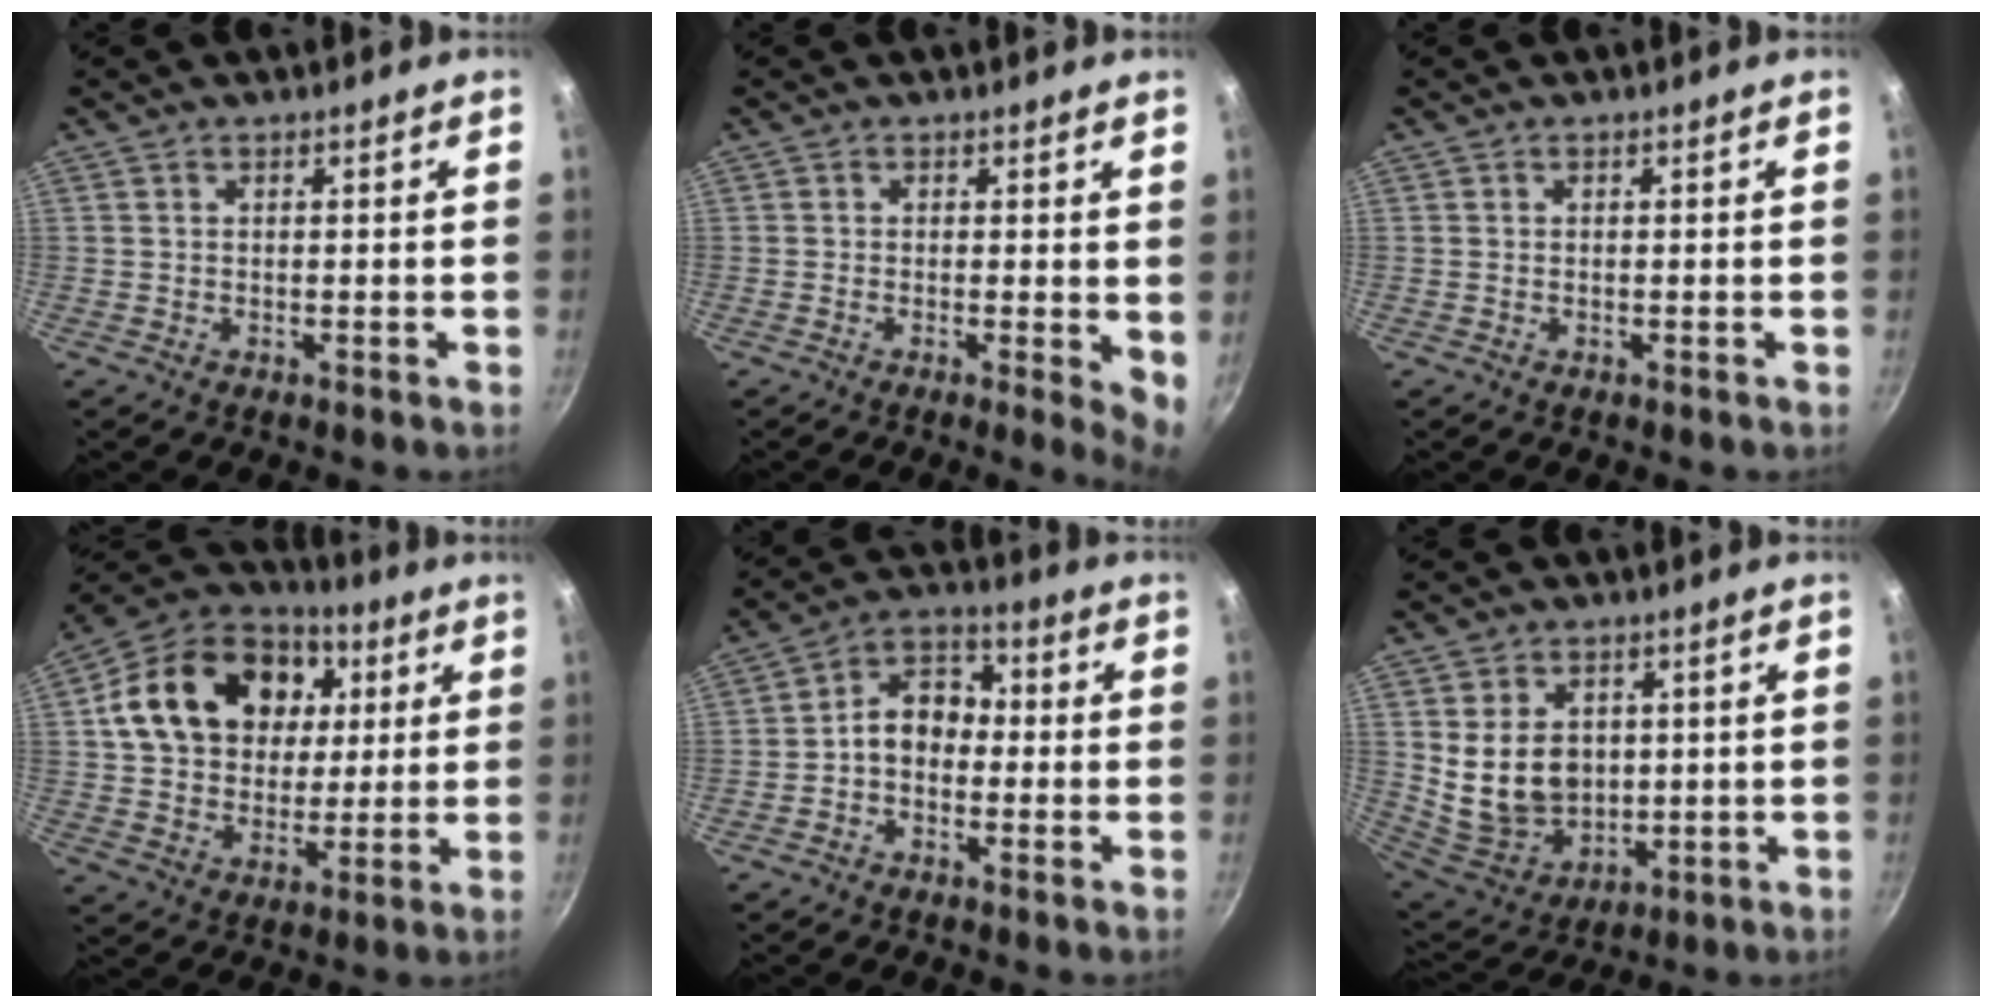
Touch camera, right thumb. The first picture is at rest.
{"total": 4.3, "force": [0.0, 1.2, 4.1], "torque": [-0.052, -0.010, -0.003]}
{"total": 0.0}
{"total": 22.3, "force": [5.3, 16.9, 13.5], "torque": [-0.210, 0.018, 0.085]}
{"total": 8.0, "force": [-1.3, 5.9, 5.3], "torque": [-0.053, 0.038, -0.041]}
{"total": 13.1, "force": [1.4, 10.2, 8.0], "torque": [-0.124, -0.020, 0.049]}